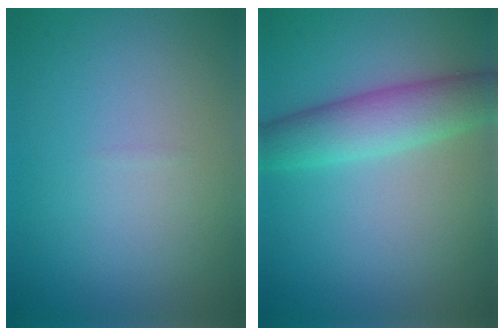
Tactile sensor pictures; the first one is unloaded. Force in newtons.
{"total": 4.8, "press": 4.8, "slide": 0.2}